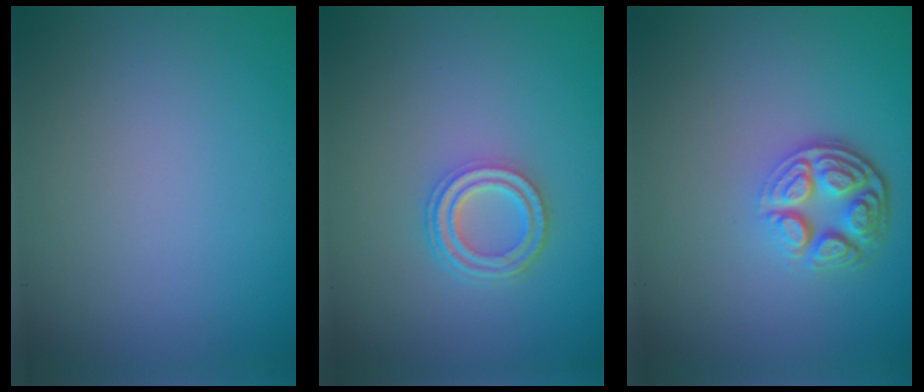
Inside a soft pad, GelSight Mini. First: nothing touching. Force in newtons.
{"total": 3.5, "press": 2.6, "slide": 2.3}
{"total": 4.5, "press": 3.4, "slide": 3.0}